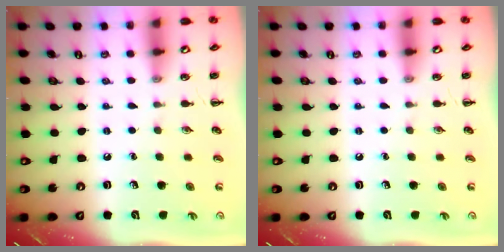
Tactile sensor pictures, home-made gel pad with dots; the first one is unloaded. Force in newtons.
{"total": 0.0}